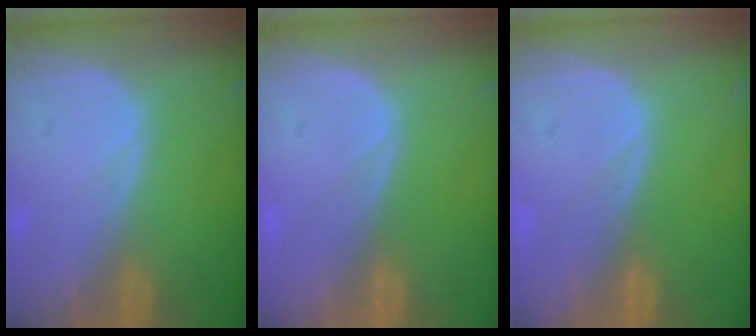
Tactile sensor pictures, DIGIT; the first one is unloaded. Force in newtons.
{"total": 0.0}
{"total": 0.0}